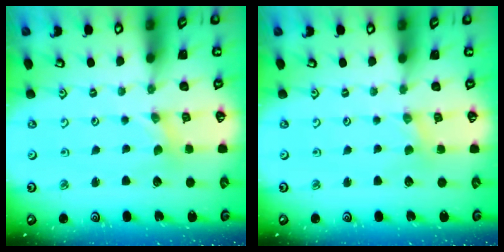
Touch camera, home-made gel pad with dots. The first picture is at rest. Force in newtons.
{"total": 0.8, "press": 0.8, "slide": 0.1}